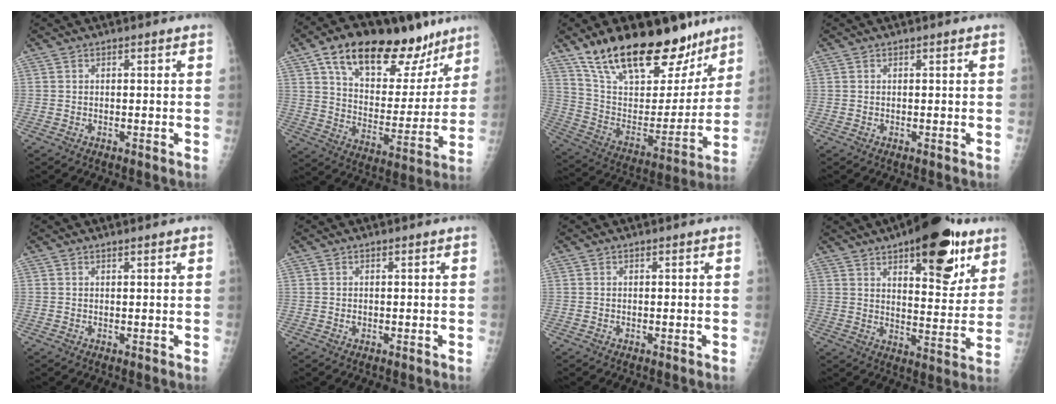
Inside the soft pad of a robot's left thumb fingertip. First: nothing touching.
{"total": 25.7, "force": [16.1, 12.3, 15.9], "torque": [-0.198, -0.036, 0.254]}
{"total": 28.4, "force": [19.8, 12.3, 16.3], "torque": [-0.219, -0.069, 0.326]}
{"total": 0.0}
{"total": 0.9, "force": [0.8, 0.1, 0.5], "torque": [-0.004, -0.003, 0.012]}
{"total": 0.6, "force": [0.1, 0.5, 0.3], "torque": [0.000, 0.000, 0.002]}
{"total": 0.0}
{"total": 20.3, "force": [11.4, 8.0, 14.7], "torque": [-0.164, -0.046, 0.163]}